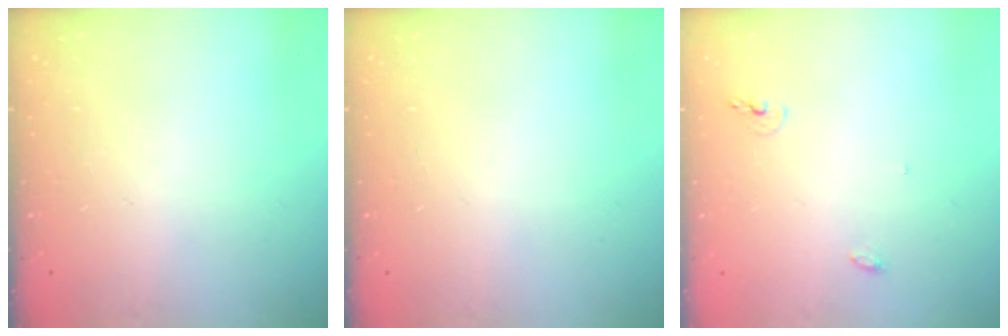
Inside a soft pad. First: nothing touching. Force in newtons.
{"total": 0.0}
{"total": 4.3, "press": 4.2, "slide": 0.9}